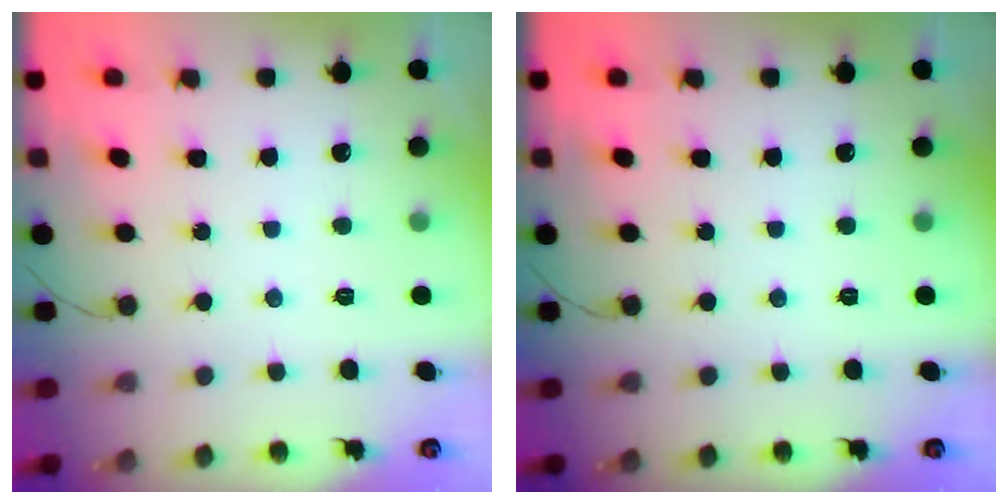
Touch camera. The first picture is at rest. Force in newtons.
{"total": 0.0}